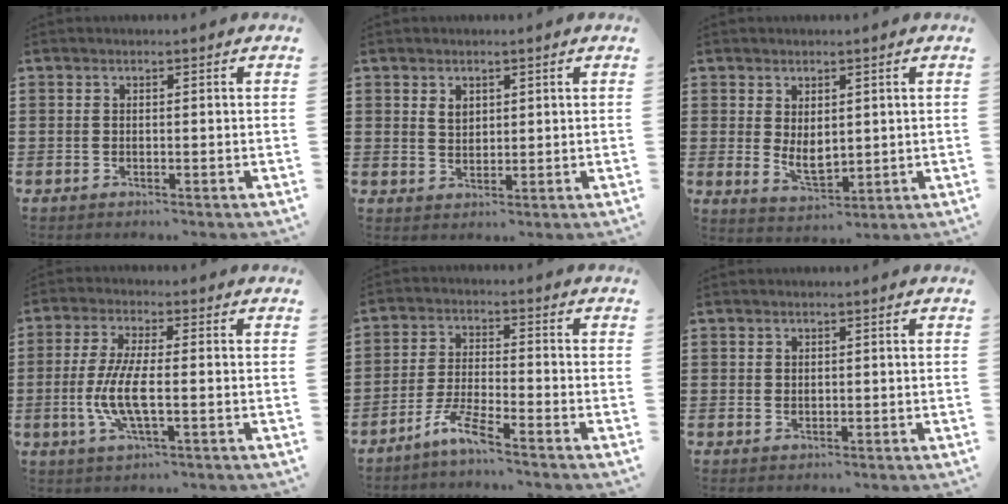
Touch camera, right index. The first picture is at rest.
{"total": 2.0, "force": [1.2, 1.3, 1.0], "torque": [-0.024, 0.003, 0.022]}
{"total": 4.0, "force": [0.8, 2.5, 3.1], "torque": [-0.053, 0.000, 0.016]}
{"total": 7.1, "force": [-1.6, 1.7, 6.7], "torque": [-0.150, -0.012, -0.038]}
{"total": 5.0, "force": [-4.2, 0.1, 2.8], "torque": [-0.075, -0.010, -0.086]}
{"total": 0.9, "force": [0.6, 0.6, 0.2], "torque": [-0.006, 0.001, 0.012]}